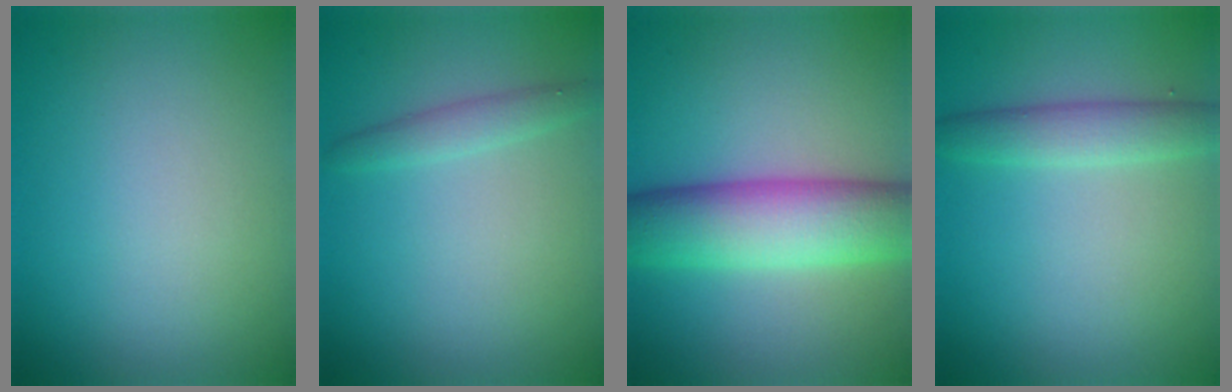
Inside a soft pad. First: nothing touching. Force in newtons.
{"total": 1.6, "press": 1.6, "slide": 0.1}
{"total": 8.7, "press": 8.7, "slide": 0.6}
{"total": 2.8, "press": 2.8, "slide": 0.1}